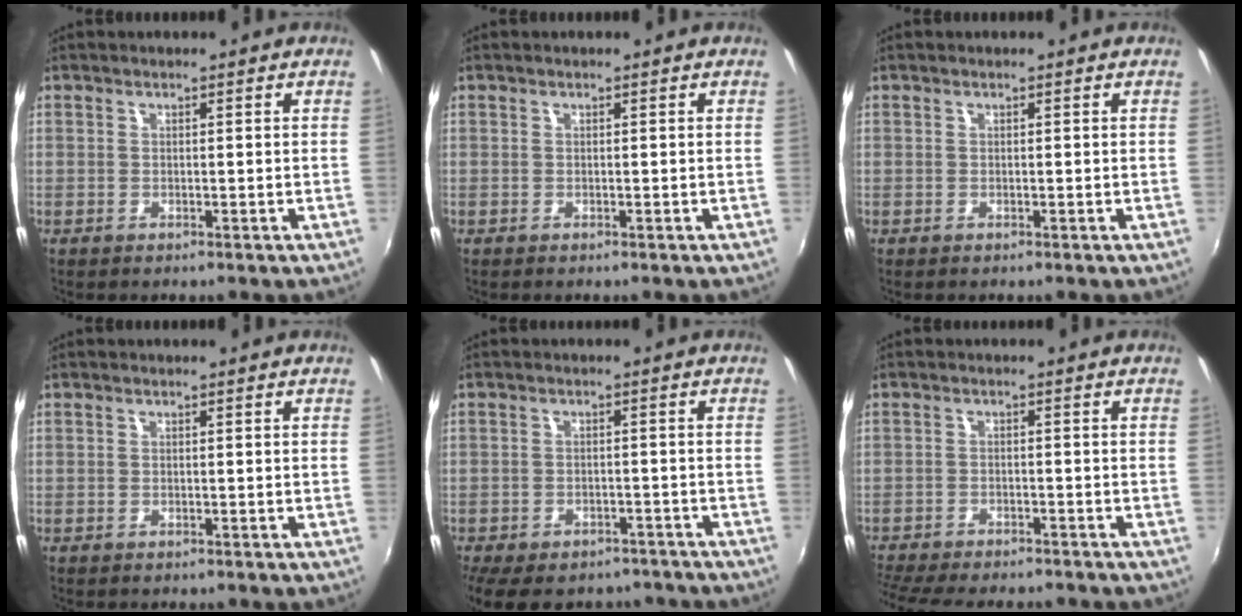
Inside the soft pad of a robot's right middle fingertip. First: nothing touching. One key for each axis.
{"total": 0.0}
{"total": 0.0}
{"total": 0.0}
{"total": 15.4, "fx": -12.1, "fy": 6.9, "fz": 6.6, "tx": -0.151, "ty": -0.017, "tz": -0.161}
{"total": 12.1, "fx": -10.7, "fy": 2.4, "fz": 5.1, "tx": -0.123, "ty": -0.024, "tz": -0.168}